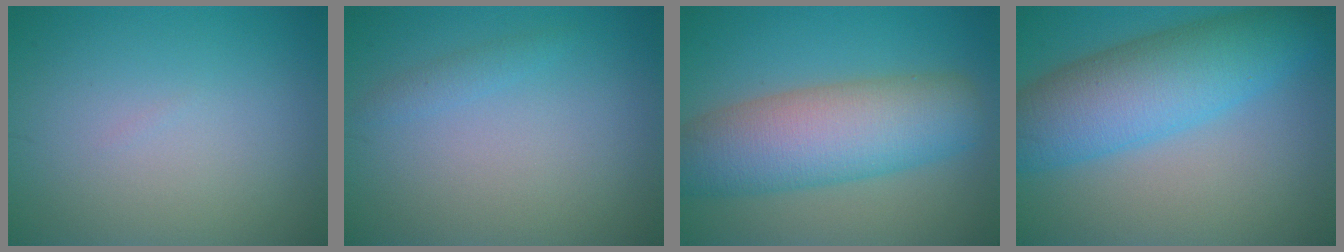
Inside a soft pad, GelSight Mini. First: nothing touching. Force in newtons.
{"total": 1.0, "press": 1.0, "slide": 0.1}
{"total": 9.0, "press": 9.0, "slide": 0.6}
{"total": 8.6, "press": 8.6, "slide": 0.1}